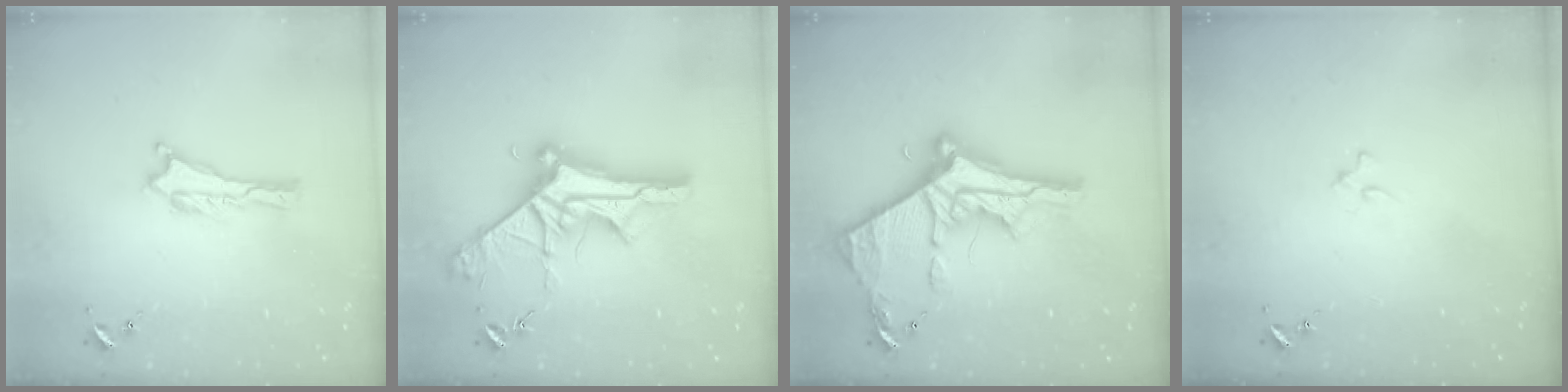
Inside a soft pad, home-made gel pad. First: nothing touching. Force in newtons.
{"total": 9.4, "press": 9.4, "slide": 1.0}
{"total": 11.3, "press": 11.3, "slide": 0.9}
{"total": 0.9, "press": 0.9, "slide": 0.2}